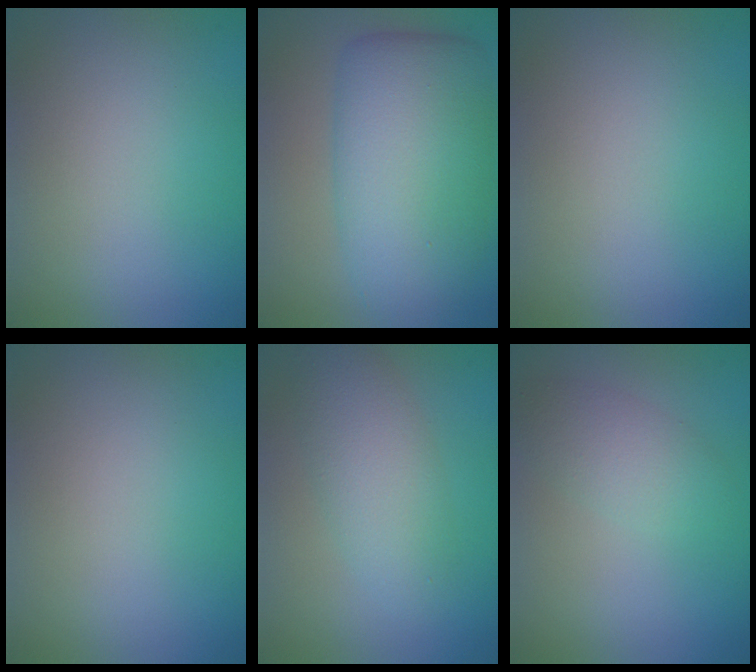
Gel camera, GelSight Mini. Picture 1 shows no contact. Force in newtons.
{"total": 9.2, "press": 9.2, "slide": 0.3}
{"total": 0.0}
{"total": 0.0}
{"total": 3.9, "press": 3.9, "slide": 0.2}
{"total": 2.5, "press": 2.5, "slide": 0.0}